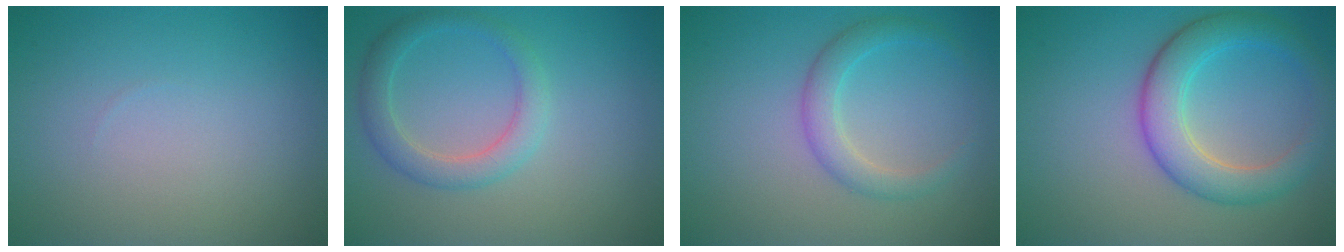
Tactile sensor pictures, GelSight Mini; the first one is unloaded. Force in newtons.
{"total": 2.8, "press": 2.8, "slide": 0.2}
{"total": 2.6, "press": 2.6, "slide": 0.0}
{"total": 5.2, "press": 5.2, "slide": 0.1}